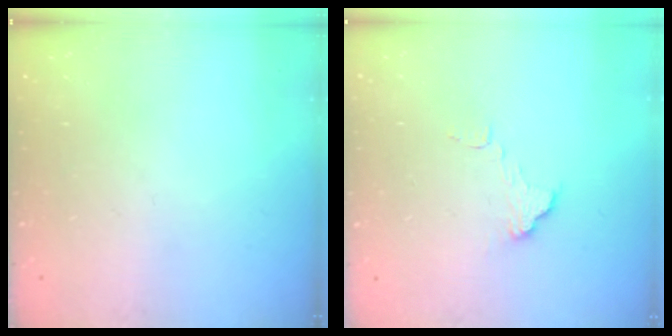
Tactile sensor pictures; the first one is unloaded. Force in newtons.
{"total": 6.2, "press": 6.1, "slide": 0.5}